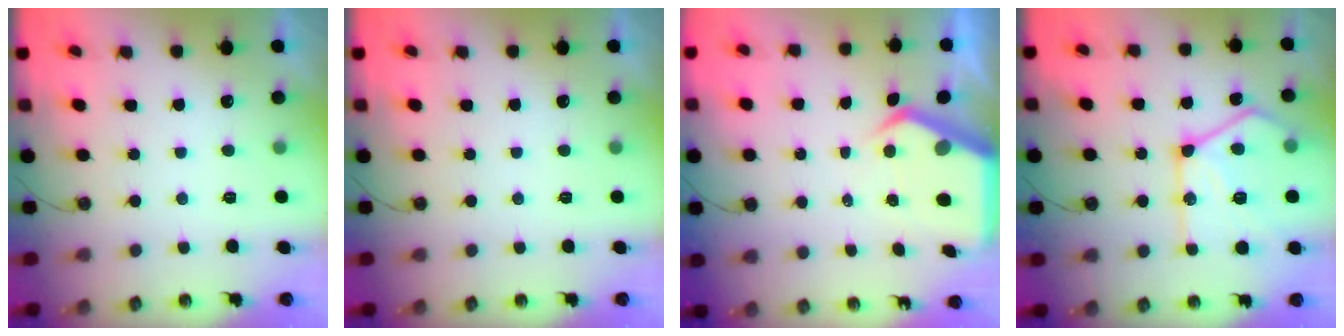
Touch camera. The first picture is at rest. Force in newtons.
{"total": 0.0}
{"total": 6.9, "press": 6.9, "slide": 0.8}
{"total": 20.0, "press": 19.9, "slide": 1.9}